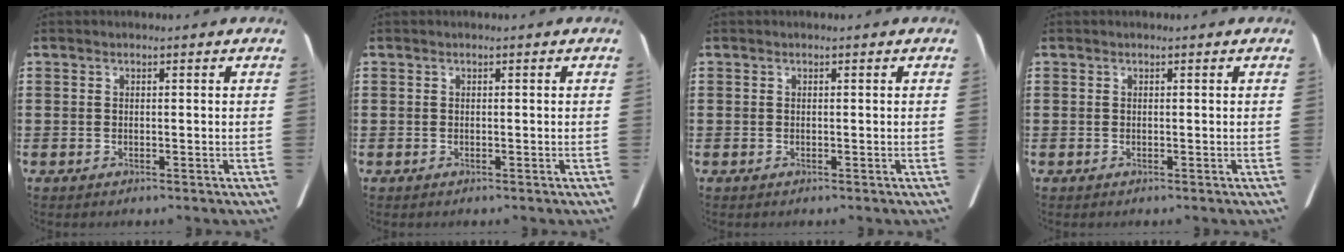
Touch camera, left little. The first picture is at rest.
{"total": 0.0}
{"total": 0.0}
{"total": 0.0}